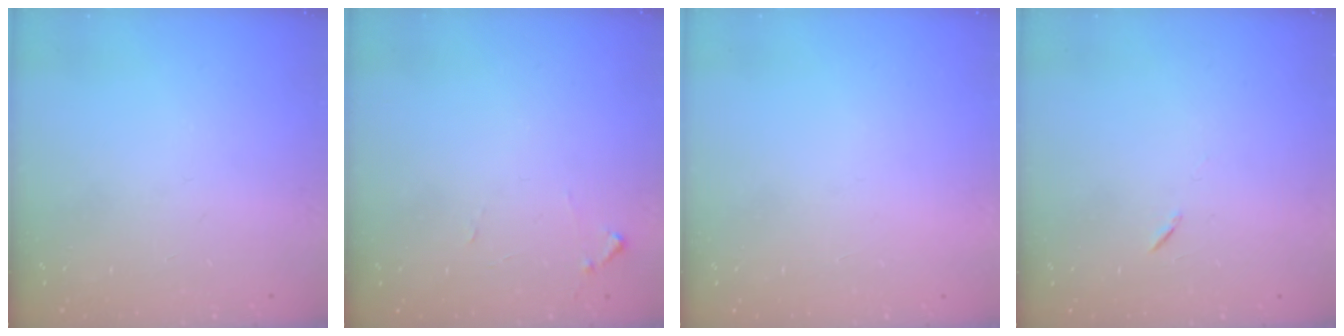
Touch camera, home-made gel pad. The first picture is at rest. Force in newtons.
{"total": 5.8, "press": 5.7, "slide": 0.4}
{"total": 1.5, "press": 1.5, "slide": 0.1}
{"total": 5.8, "press": 5.4, "slide": 2.1}